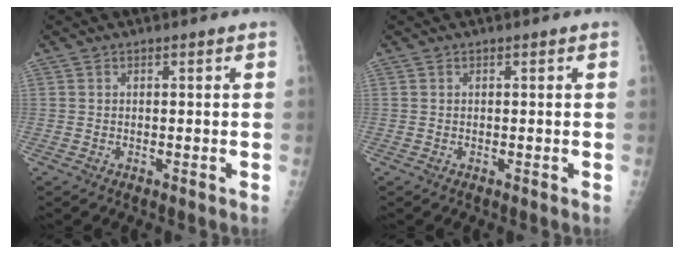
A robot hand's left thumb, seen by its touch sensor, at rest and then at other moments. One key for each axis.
{"total": 0.0}